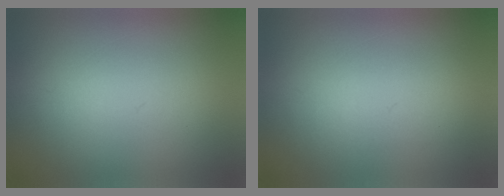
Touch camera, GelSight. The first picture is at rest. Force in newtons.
{"total": 1.4}